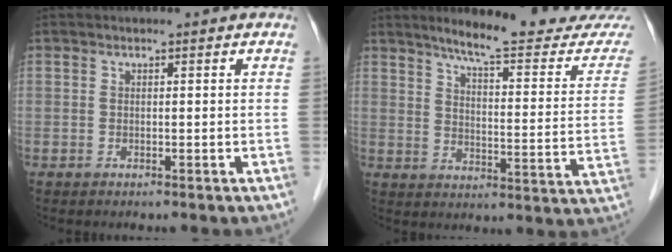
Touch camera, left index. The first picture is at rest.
{"total": 18.6, "force": [17.0, 1.0, 7.6], "torque": [-0.097, -0.074, 0.209]}